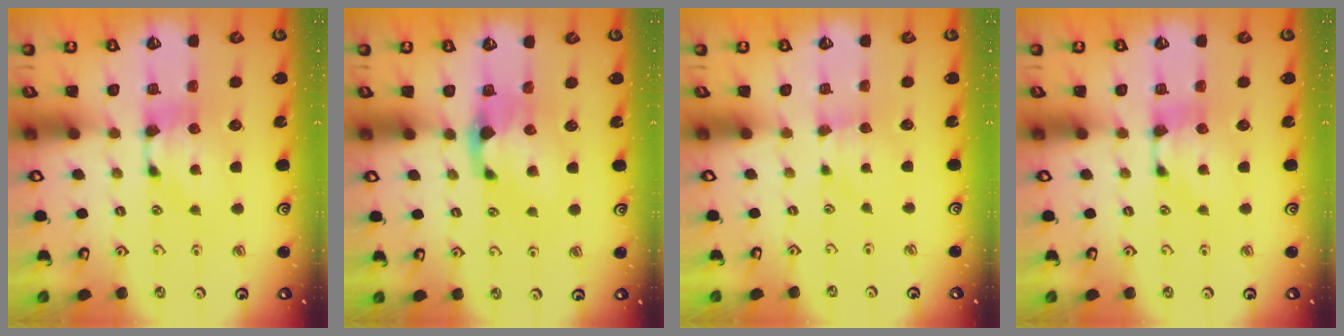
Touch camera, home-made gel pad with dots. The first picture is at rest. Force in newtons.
{"total": 1.8, "press": 1.2, "slide": 1.4}
{"total": 1.9, "press": 1.8, "slide": 0.6}
{"total": 0.0}